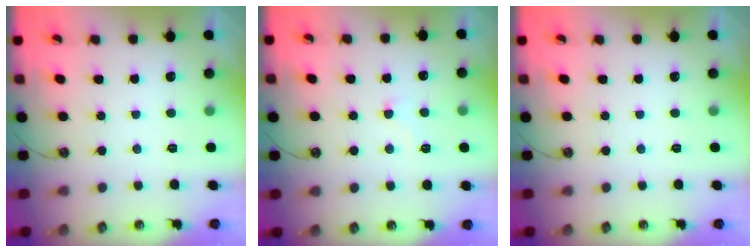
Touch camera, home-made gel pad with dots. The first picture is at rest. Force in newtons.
{"total": 2.5, "press": 2.5, "slide": 0.4}
{"total": 0.0}